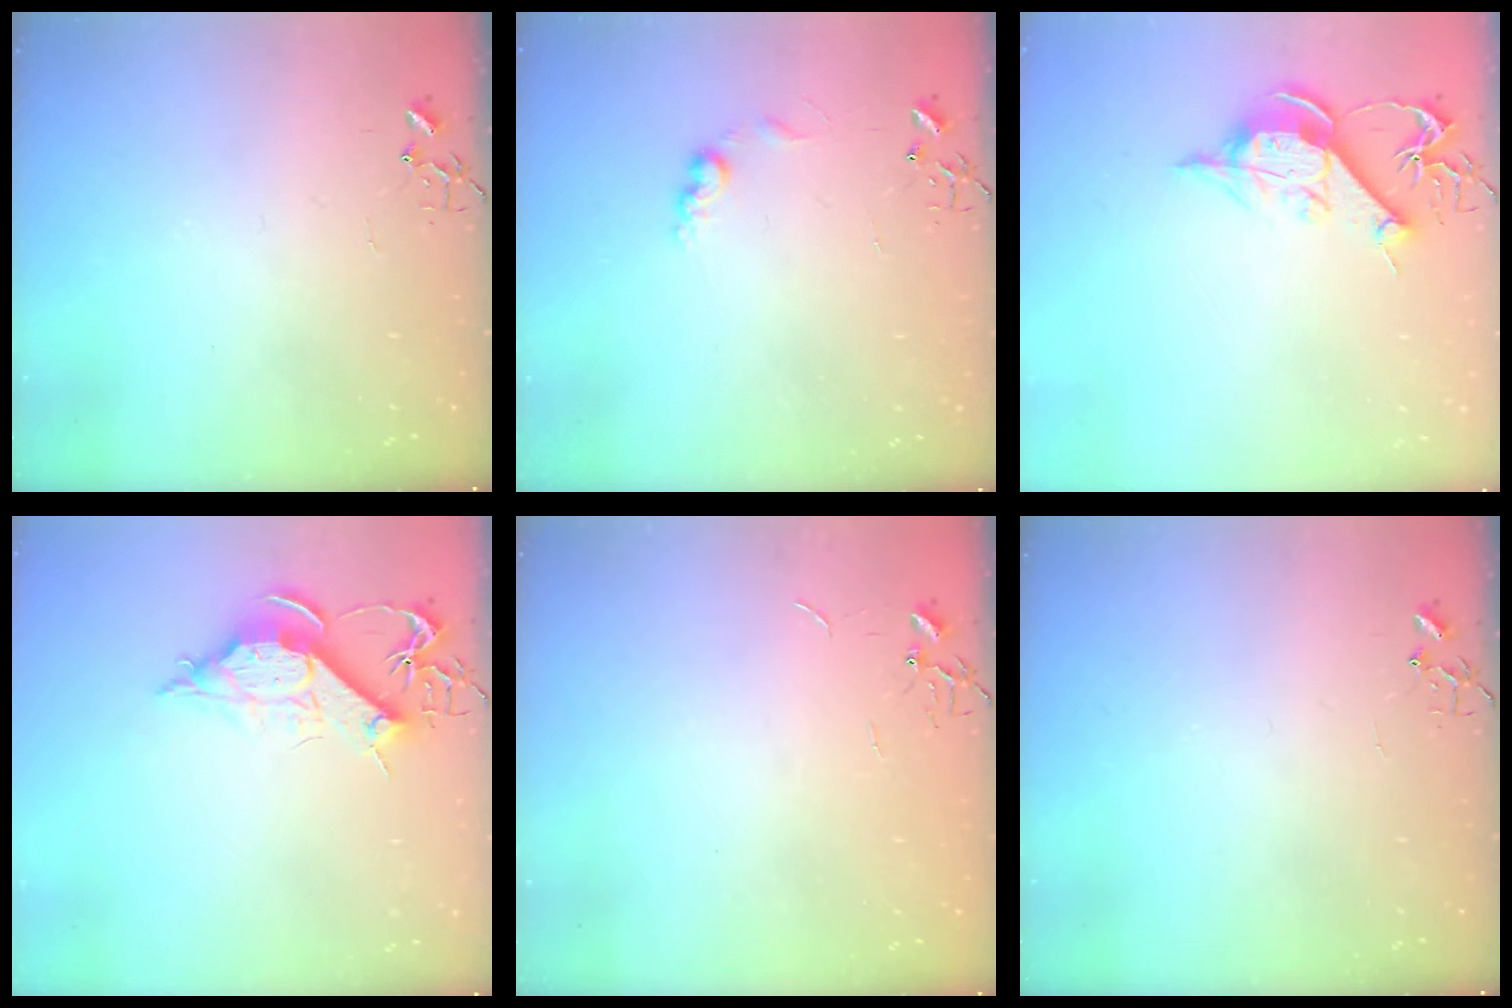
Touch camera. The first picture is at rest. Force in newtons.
{"total": 7.1, "press": 7.0, "slide": 0.4}
{"total": 11.6, "press": 11.6, "slide": 0.9}
{"total": 11.1, "press": 11.1, "slide": 1.2}
{"total": 0.8, "press": 0.8, "slide": 0.2}
{"total": 0.0}